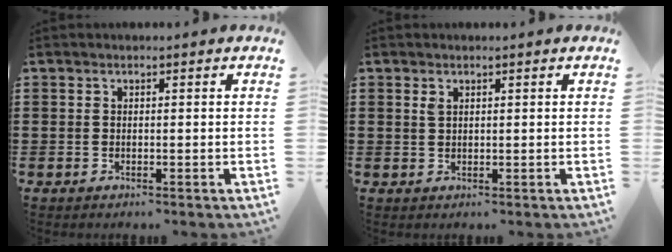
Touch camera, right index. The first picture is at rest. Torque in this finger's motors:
{"motor_torque": [0.00, 0.00, 0.00, 0.00]}